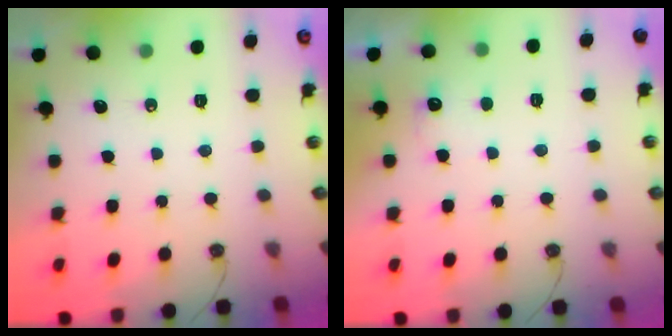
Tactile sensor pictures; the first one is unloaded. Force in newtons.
{"total": 5.0, "press": 4.8, "slide": 1.1}